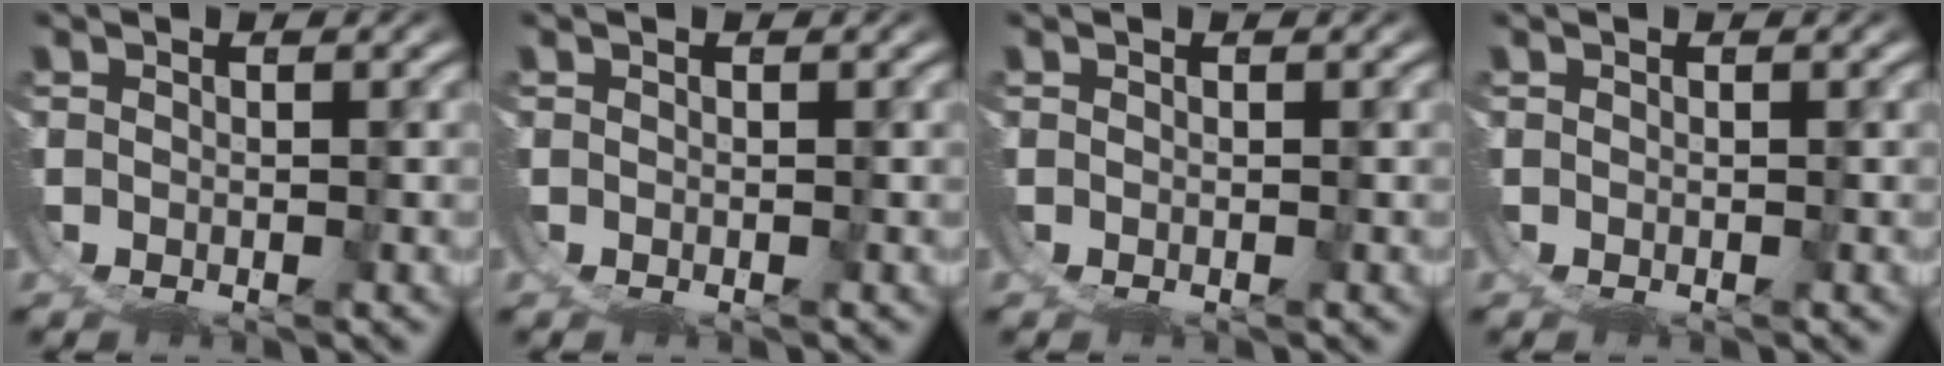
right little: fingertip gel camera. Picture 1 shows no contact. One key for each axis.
{"total": 0.0}
{"total": 0.0}
{"total": 0.0}